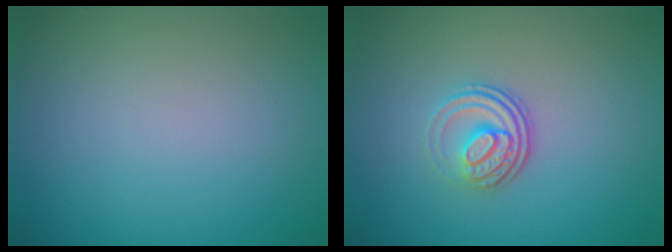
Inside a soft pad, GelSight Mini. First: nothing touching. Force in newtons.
{"total": 3.3, "press": 2.4, "slide": 2.2}